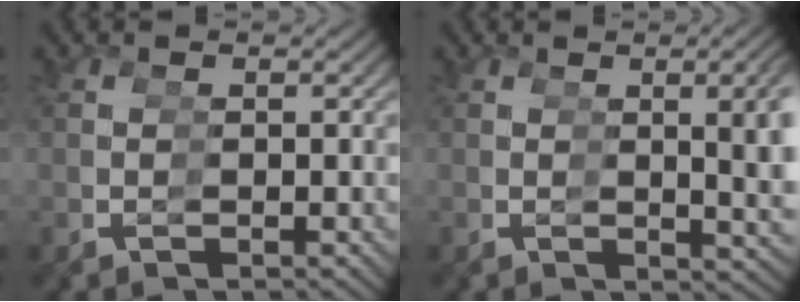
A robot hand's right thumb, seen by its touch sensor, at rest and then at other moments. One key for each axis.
{"total": 4.8, "fx": 0.6, "fy": 1.3, "fz": 4.6, "tx": -0.050, "ty": 0.006, "tz": 0.012}